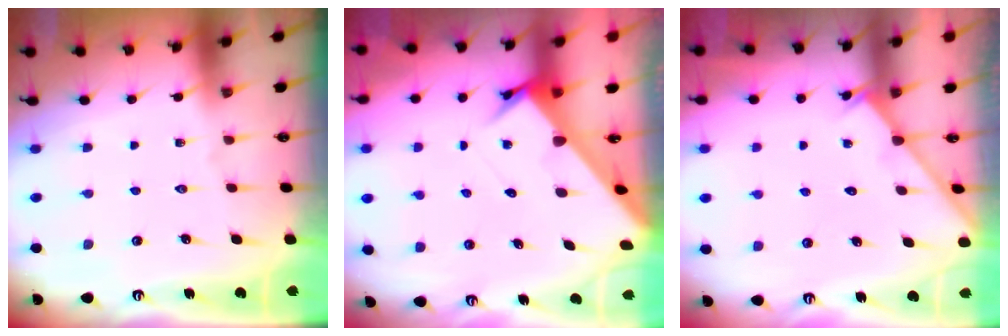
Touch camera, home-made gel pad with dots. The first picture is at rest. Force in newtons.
{"total": 2.9, "press": 2.9, "slide": 0.2}
{"total": 2.6, "press": 2.5, "slide": 0.4}